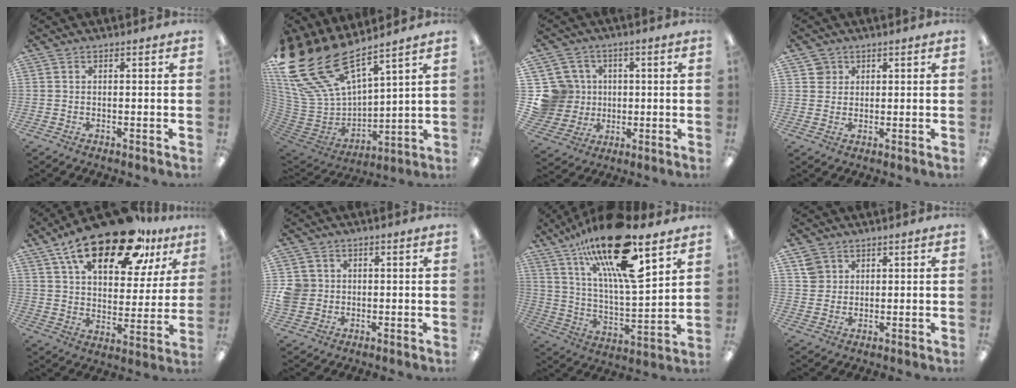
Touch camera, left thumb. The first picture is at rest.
{"total": 23.5, "force": [17.7, 9.8, 12.0], "torque": [-0.253, -0.113, 0.320]}
{"total": 11.7, "force": [1.4, 11.3, 2.7], "torque": [-0.100, 0.009, 0.039]}
{"total": 3.5, "force": [1.9, 2.9, 0.3], "torque": [0.000, -0.001, 0.033]}
{"total": 24.6, "force": [15.8, 10.4, 15.7], "torque": [-0.258, -0.078, 0.264]}
{"total": 5.3, "force": [0.3, 5.1, 1.4], "torque": [-0.035, 0.010, 0.006]}
{"total": 24.5, "force": [16.8, 6.9, 16.5], "torque": [-0.287, -0.092, 0.279]}
{"total": 4.2, "force": [2.1, 3.6, 0.5], "torque": [-0.001, -0.001, 0.035]}